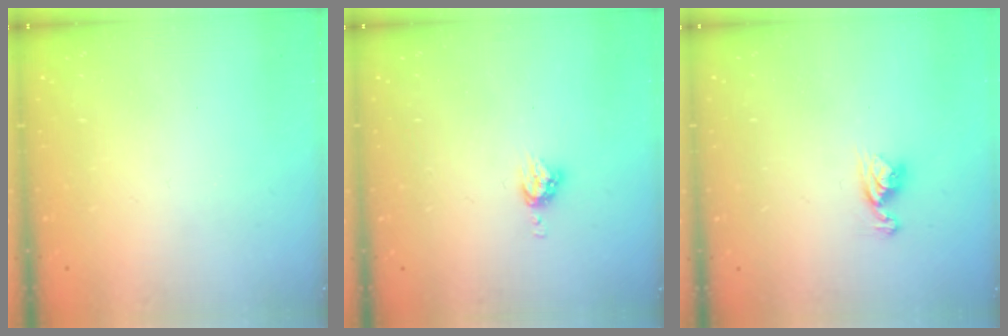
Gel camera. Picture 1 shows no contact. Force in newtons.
{"total": 5.1, "press": 5.1, "slide": 0.7}
{"total": 6.9, "press": 6.9, "slide": 0.7}